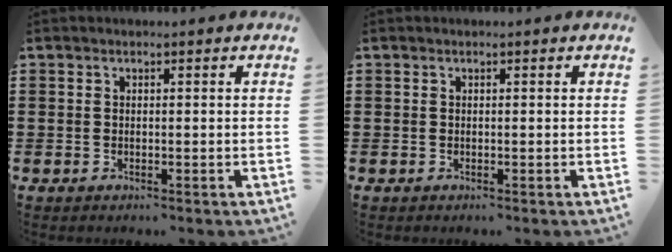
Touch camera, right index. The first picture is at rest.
{"total": 0.0}